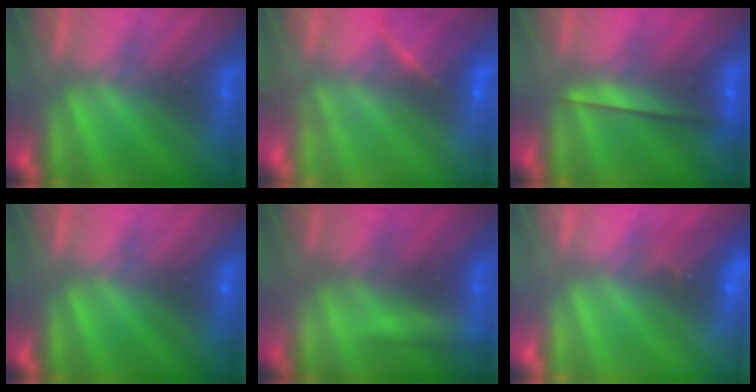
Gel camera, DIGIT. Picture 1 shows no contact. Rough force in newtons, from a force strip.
{"total": 7.7}
{"total": 2.3}
{"total": 0.0}
{"total": 2.1}
{"total": 2.6}